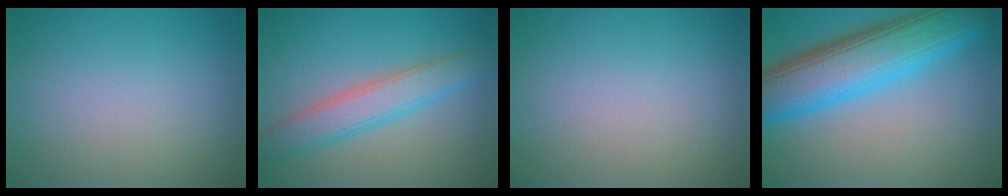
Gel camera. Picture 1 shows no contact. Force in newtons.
{"total": 4.4, "press": 4.4, "slide": 0.2}
{"total": 0.0}
{"total": 9.9, "press": 9.9, "slide": 0.2}